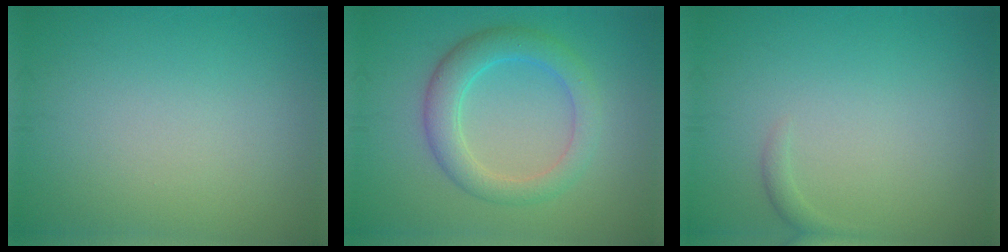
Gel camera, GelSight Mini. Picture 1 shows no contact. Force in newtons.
{"total": 4.3, "press": 4.3, "slide": 0.1}
{"total": 0.8, "press": 0.8, "slide": 0.1}